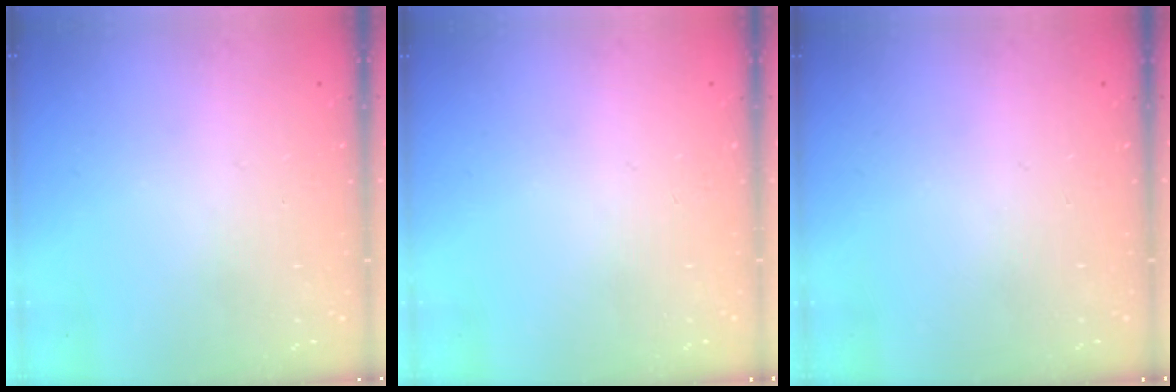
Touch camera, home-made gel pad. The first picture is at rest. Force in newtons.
{"total": 0.0}
{"total": 0.0}